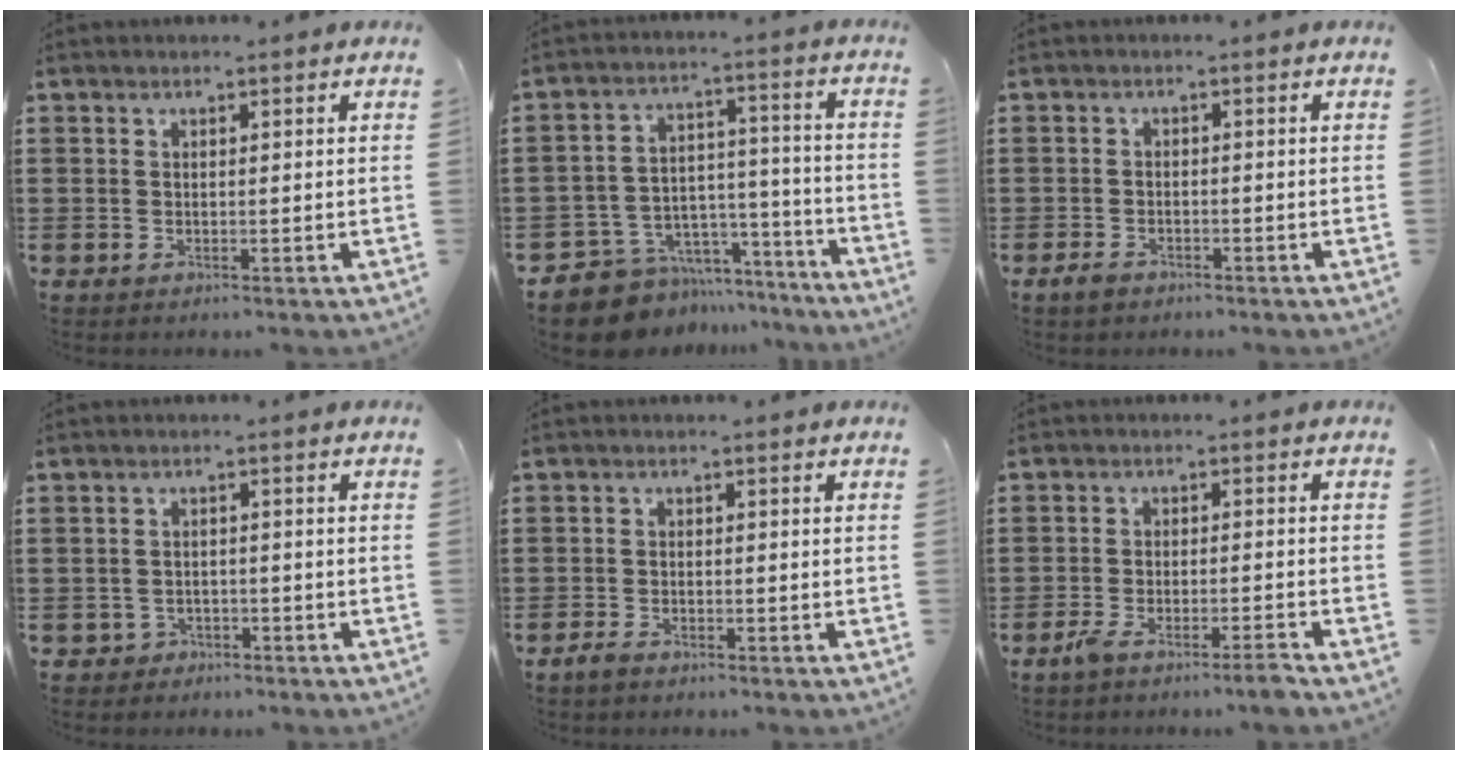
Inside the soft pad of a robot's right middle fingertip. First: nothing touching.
{"total": 8.9, "force": [-8.0, 3.8, 0.8], "torque": [-0.025, 0.020, -0.154]}
{"total": 1.9, "force": [-1.4, 0.9, 0.8], "torque": [-0.024, 0.000, -0.031]}
{"total": 1.6, "force": [-1.3, 0.9, -0.1], "torque": [-0.006, 0.001, -0.032]}
{"total": 1.7, "force": [-1.4, 0.6, 0.8], "torque": [-0.030, -0.003, -0.033]}
{"total": 3.7, "force": [-3.0, -0.1, 2.3], "torque": [-0.036, -0.001, -0.053]}